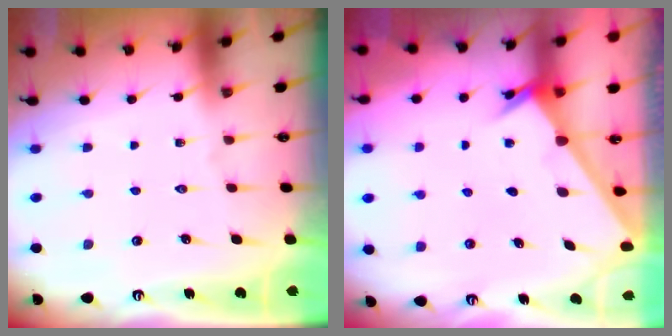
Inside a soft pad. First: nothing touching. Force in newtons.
{"total": 2.4, "press": 2.4, "slide": 0.2}